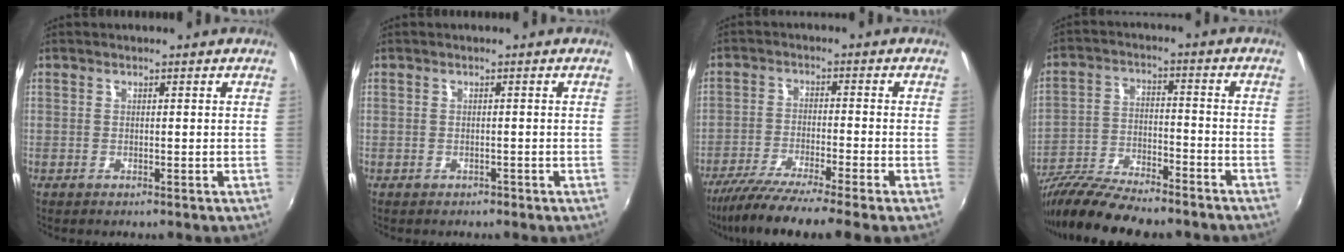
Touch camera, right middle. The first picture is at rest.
{"total": 1.0, "force": [-0.7, 0.6, 0.1], "torque": [-0.005, 0.000, -0.008]}
{"total": 11.4, "force": [-9.3, -1.2, 6.3], "torque": [-0.136, -0.042, -0.158]}
{"total": 17.2, "force": [-14.5, 3.6, 8.5], "torque": [-0.176, -0.033, -0.248]}